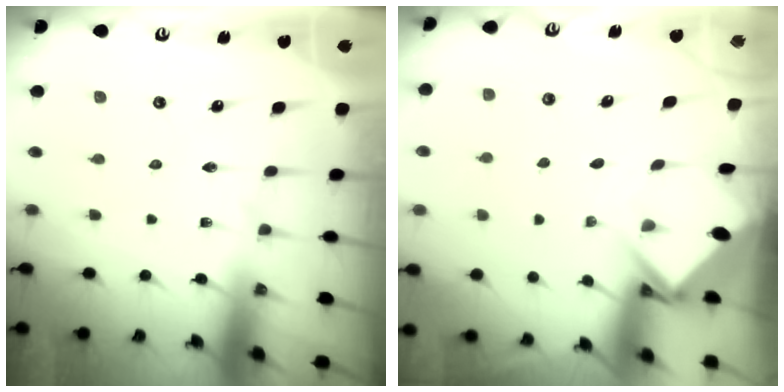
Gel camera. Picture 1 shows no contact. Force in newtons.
{"total": 3.5, "press": 3.5, "slide": 0.3}